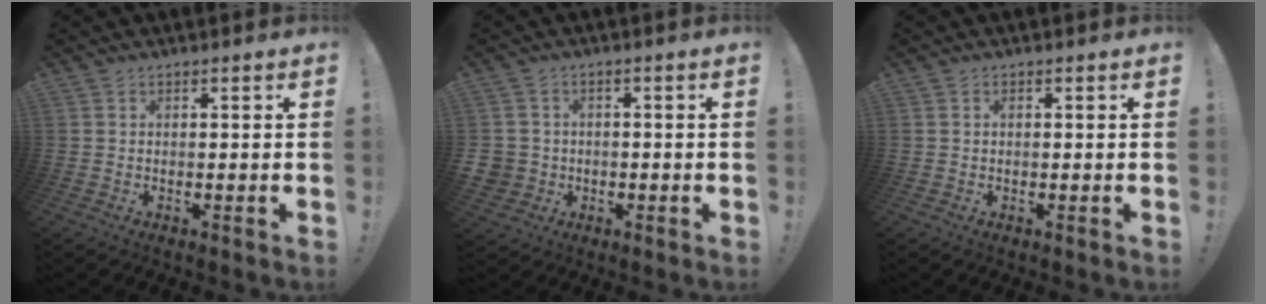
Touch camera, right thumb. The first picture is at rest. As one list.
[{"total": 5.3, "force": [-0.8, 5.1, 1.4], "torque": [-0.028, 0.009, -0.014]}, {"total": 0.7, "force": [-0.3, 0.5, 0.3], "torque": [-0.007, 0.002, -0.006]}]